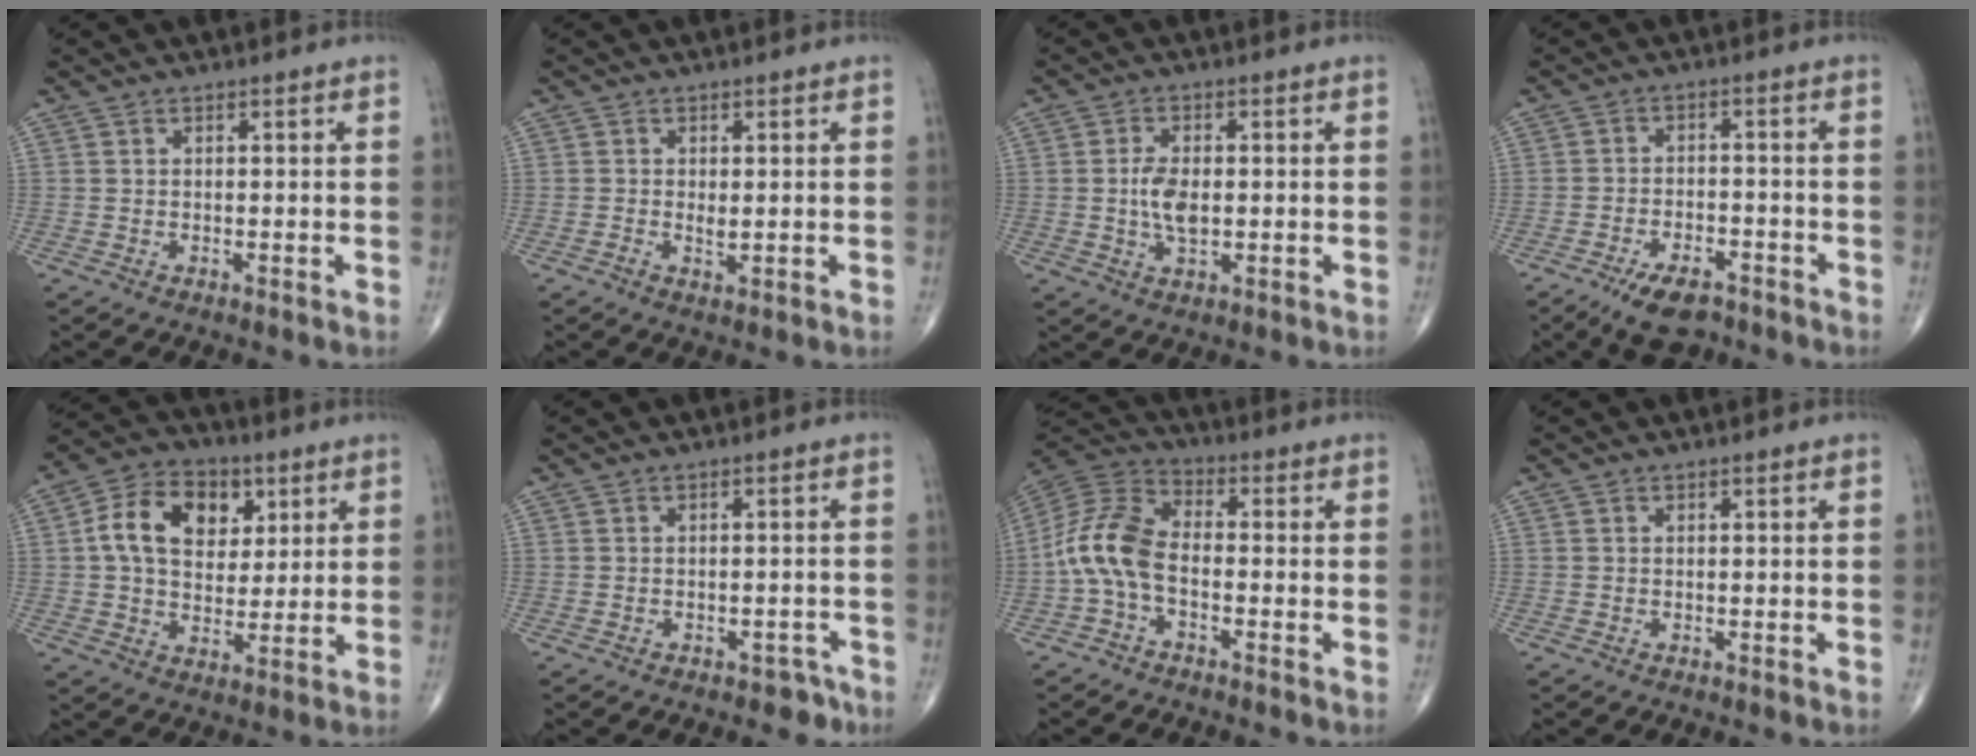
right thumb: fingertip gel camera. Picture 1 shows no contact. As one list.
[{"total": 0.7, "force": [0.0, 0.4, 0.6], "torque": [-0.015, -0.003, 0.001]}, {"total": 8.2, "force": [-0.3, 4.5, 6.8], "torque": [-0.124, -0.002, -0.005]}, {"total": 7.8, "force": [-5.4, 3.6, 4.3], "torque": [-0.066, 0.022, -0.090]}, {"total": 13.8, "force": [3.8, 9.8, 8.9], "torque": [-0.124, 0.002, 0.059]}, {"total": 2.7, "force": [-2.0, 1.7, 0.7], "torque": [0.000, 0.020, -0.022]}, {"total": 10.8, "force": [-2.4, 6.1, 8.6], "torque": [-0.178, 0.035, -0.061]}, {"total": 0.0}]